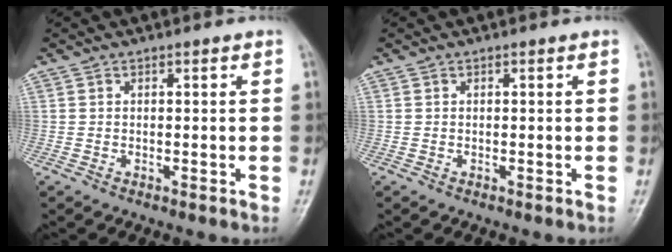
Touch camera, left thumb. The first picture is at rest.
{"total": 0.0}